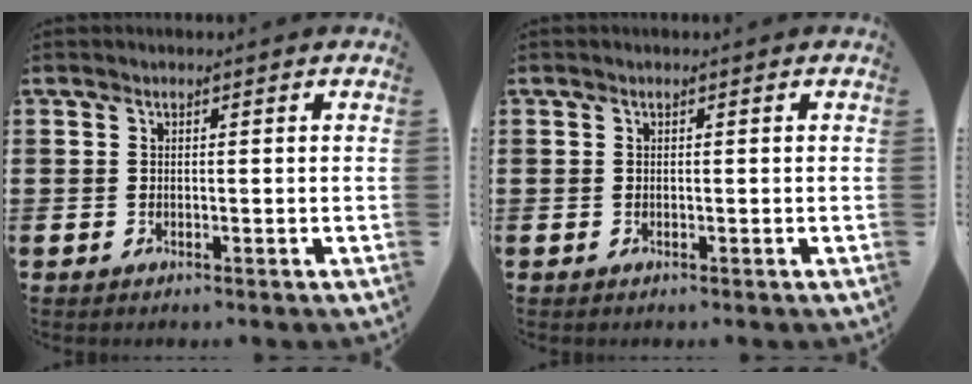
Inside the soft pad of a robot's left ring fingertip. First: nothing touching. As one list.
[{"total": 0.0}]